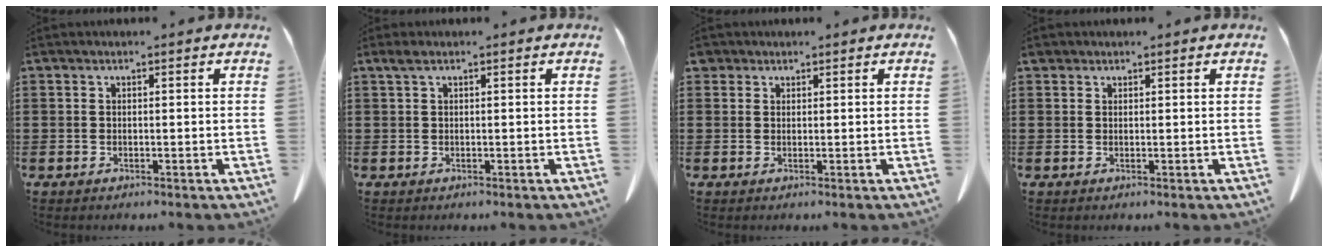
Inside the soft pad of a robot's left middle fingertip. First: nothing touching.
{"total": 1.0, "force": [0.4, 0.2, 0.9], "torque": [-0.019, 0.003, 0.006]}
{"total": 1.5, "force": [1.1, 0.9, 0.2], "torque": [-0.011, 0.005, 0.023]}
{"total": 1.0, "force": [0.8, 0.7, 0.2], "torque": [-0.009, 0.005, 0.015]}